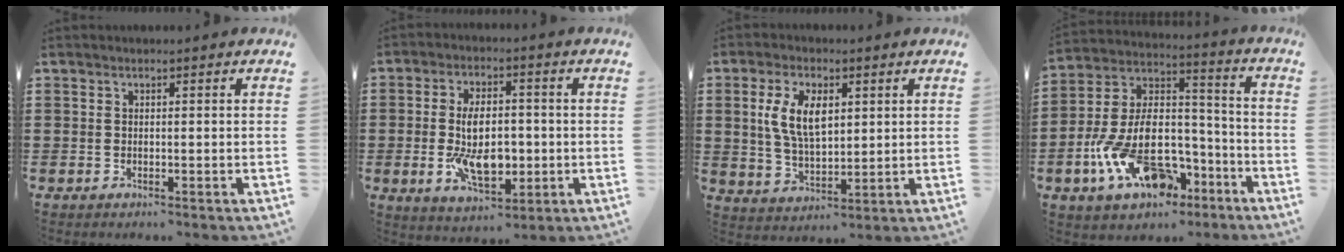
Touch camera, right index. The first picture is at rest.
{"total": 9.9, "force": [-1.3, 5.3, 8.2], "torque": [-0.159, -0.002, -0.029]}
{"total": 7.8, "force": [2.1, 4.1, 6.2], "torque": [-0.147, 0.007, 0.033]}
{"total": 13.3, "force": [-5.9, 7.9, 8.9], "torque": [-0.200, 0.008, -0.103]}